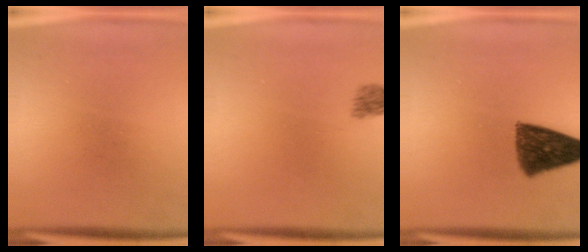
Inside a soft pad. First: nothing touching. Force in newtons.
{"total": 2.1}
{"total": 9.7}